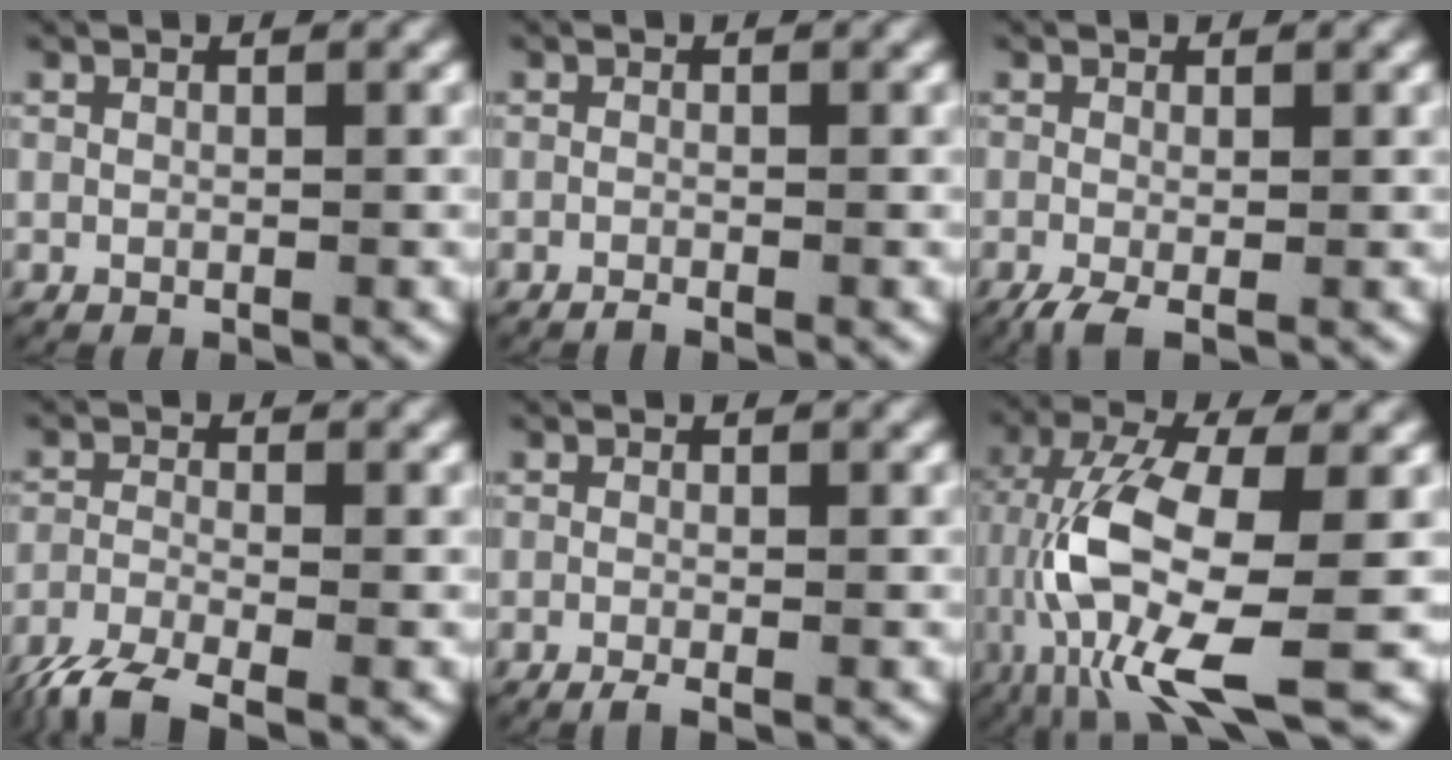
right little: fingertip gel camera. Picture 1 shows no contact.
{"total": 0.8, "force": [-0.7, -0.1, 0.3], "torque": [-0.006, -0.004, -0.012]}
{"total": 2.3, "force": [-1.4, 0.9, 1.6], "torque": [-0.037, -0.013, -0.017]}
{"total": 5.0, "force": [-3.8, 1.6, 2.8], "torque": [-0.065, -0.017, -0.057]}
{"total": 1.5, "force": [-1.2, 0.2, 0.9], "torque": [-0.019, -0.007, -0.017]}
{"total": 8.5, "force": [-1.9, 2.9, 7.8], "torque": [-0.186, -0.030, -0.015]}